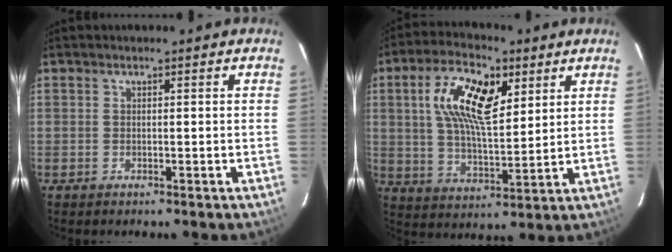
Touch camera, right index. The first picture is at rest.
{"total": 14.4, "force": [5.3, 6.7, 11.6], "torque": [-0.218, 0.019, 0.096]}